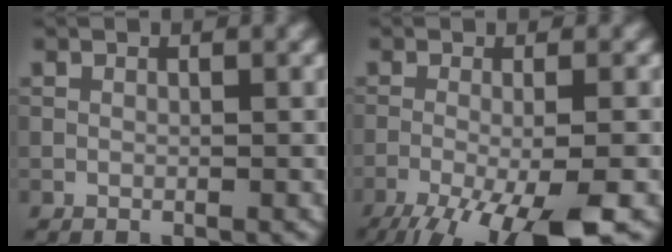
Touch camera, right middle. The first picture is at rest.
{"total": 9.3, "force": [-5.2, 2.2, 7.4], "torque": [-0.119, -0.016, -0.090]}